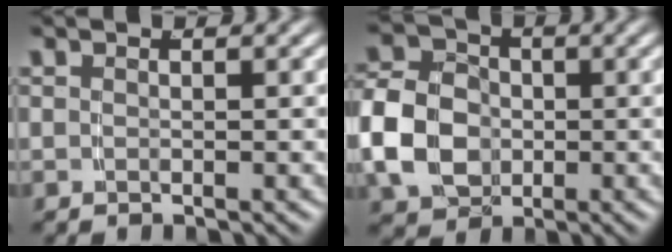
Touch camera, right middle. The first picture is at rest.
{"total": 7.9, "force": [-1.0, 6.6, 4.2], "torque": [-0.096, -0.023, -0.009]}